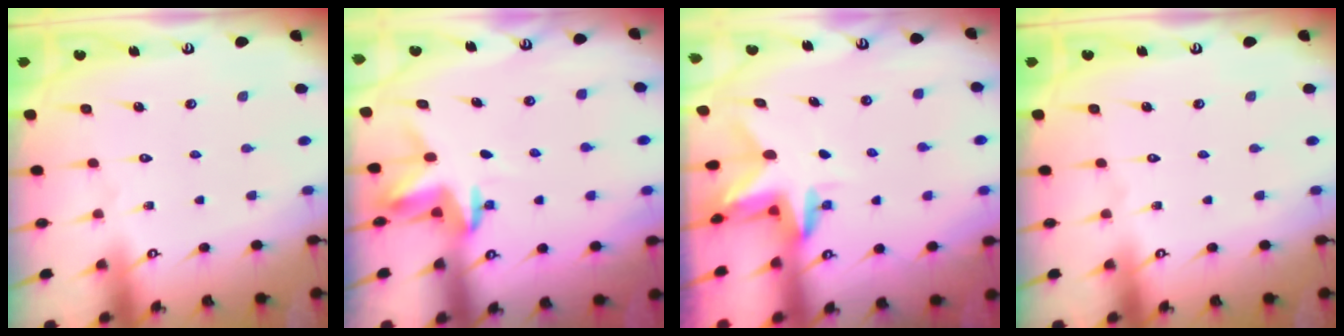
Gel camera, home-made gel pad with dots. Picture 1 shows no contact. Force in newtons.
{"total": 3.5, "press": 3.5, "slide": 0.3}
{"total": 3.1, "press": 3.1, "slide": 0.2}
{"total": 0.0}